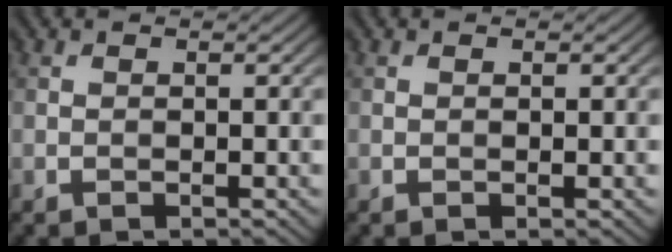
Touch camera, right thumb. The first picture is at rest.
{"total": 0.0}